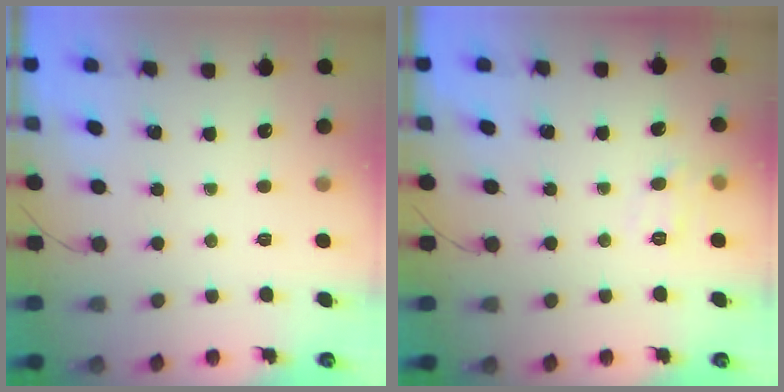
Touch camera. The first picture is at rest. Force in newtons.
{"total": 7.3, "press": 7.2, "slide": 1.4}